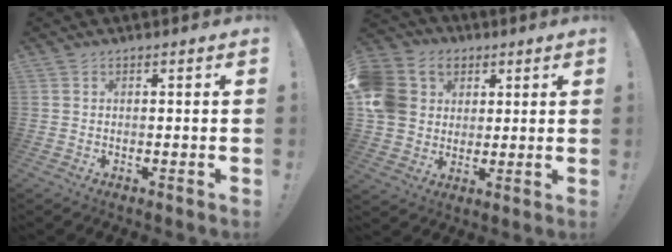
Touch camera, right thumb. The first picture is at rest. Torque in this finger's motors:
{"motor_torque": [2.16, 2.85, 1.43, -0.25, 0.43]}